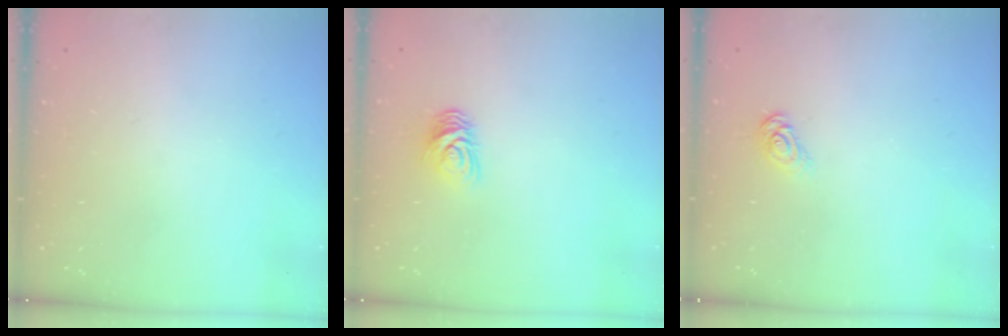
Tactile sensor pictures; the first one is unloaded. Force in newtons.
{"total": 6.6, "press": 6.6, "slide": 0.7}
{"total": 4.7, "press": 4.6, "slide": 0.5}